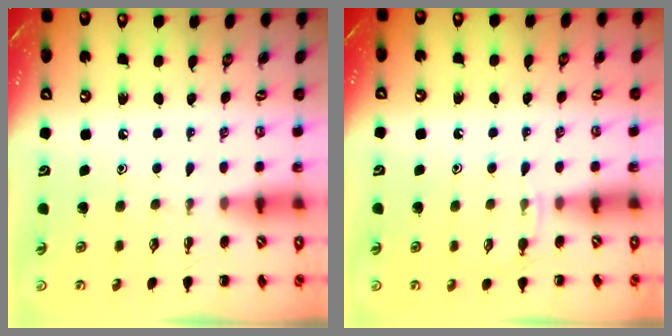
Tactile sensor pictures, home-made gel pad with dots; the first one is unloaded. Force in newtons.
{"total": 4.6, "press": 4.3, "slide": 1.6}